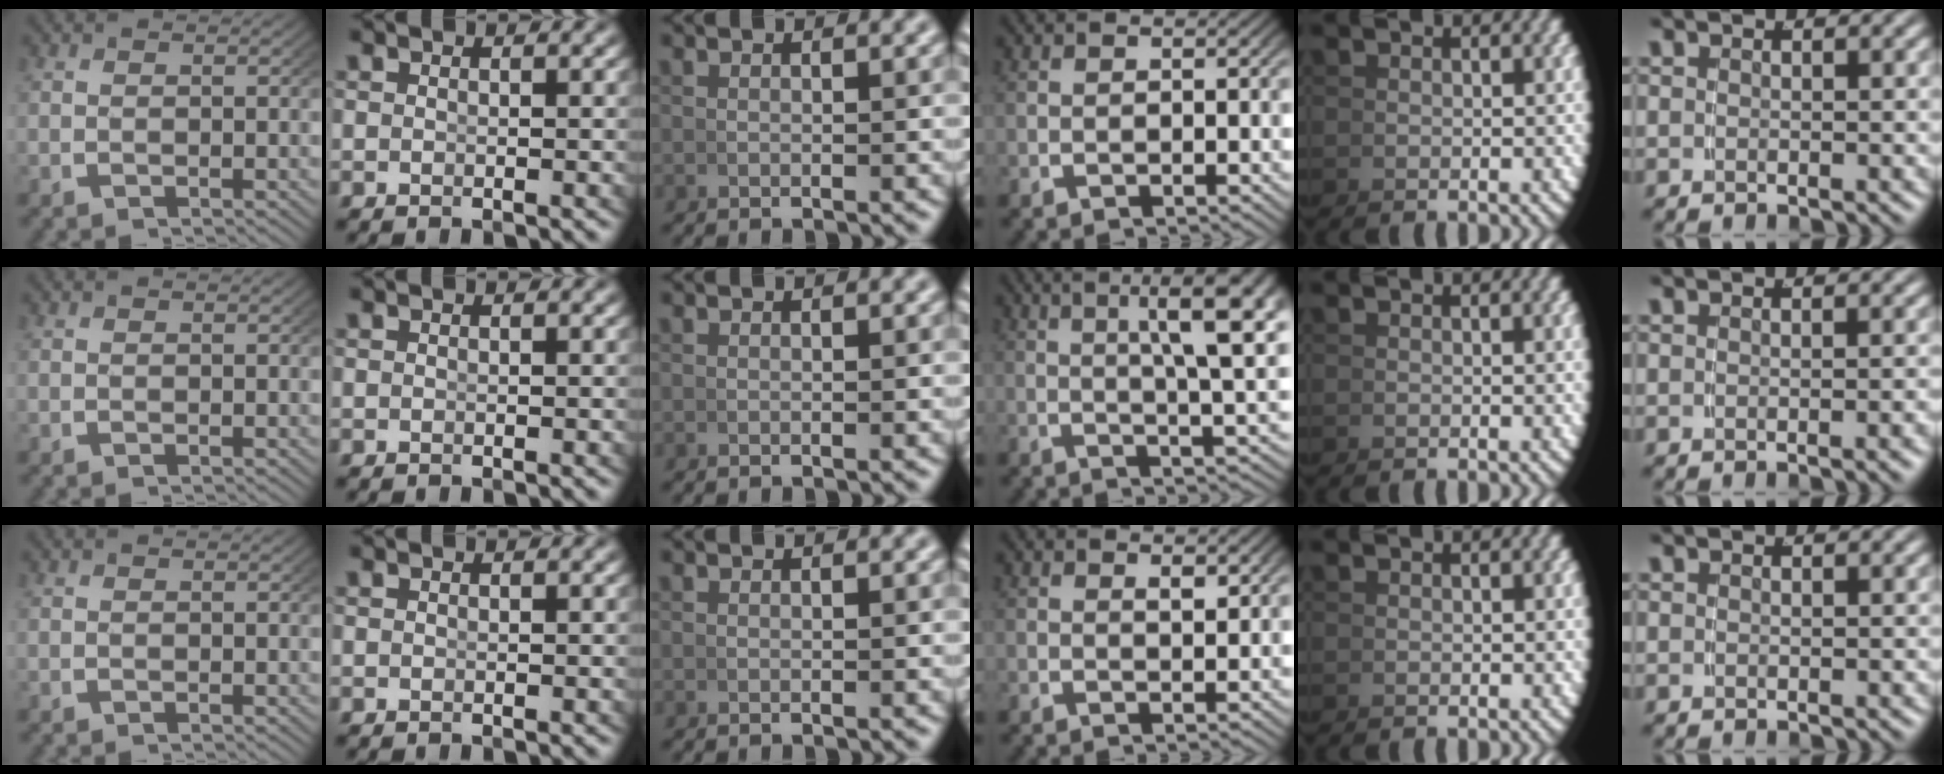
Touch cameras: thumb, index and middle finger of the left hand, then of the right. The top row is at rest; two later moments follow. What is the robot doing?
{"motion": "lift_and_place", "object": "cup"}